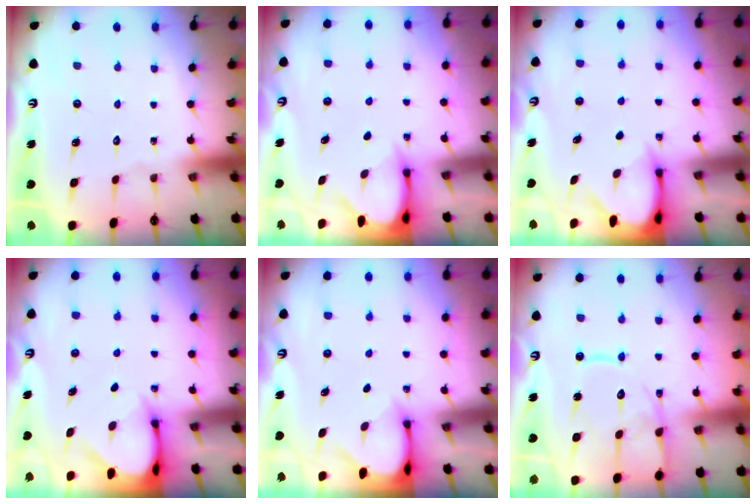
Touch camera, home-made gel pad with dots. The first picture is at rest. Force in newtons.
{"total": 3.7, "press": 3.7, "slide": 0.2}
{"total": 3.2, "press": 3.2, "slide": 0.3}
{"total": 3.5, "press": 3.5, "slide": 0.3}
{"total": 3.2, "press": 3.2, "slide": 0.3}
{"total": 14.4, "press": 14.4, "slide": 1.3}